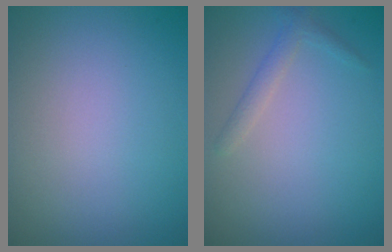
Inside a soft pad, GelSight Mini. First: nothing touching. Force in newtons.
{"total": 1.3, "press": 1.3, "slide": 0.1}